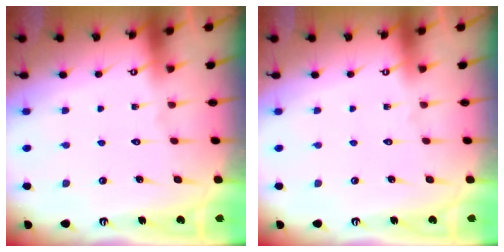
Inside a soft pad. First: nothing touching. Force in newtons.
{"total": 0.0}